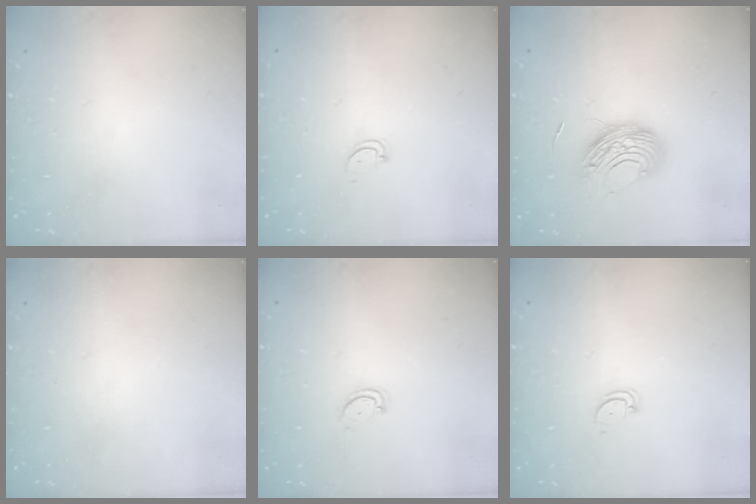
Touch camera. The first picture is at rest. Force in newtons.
{"total": 2.9, "press": 2.9, "slide": 0.2}
{"total": 10.4, "press": 10.3, "slide": 1.0}
{"total": 0.0}
{"total": 2.8, "press": 2.8, "slide": 0.3}
{"total": 2.6, "press": 2.6, "slide": 0.1}